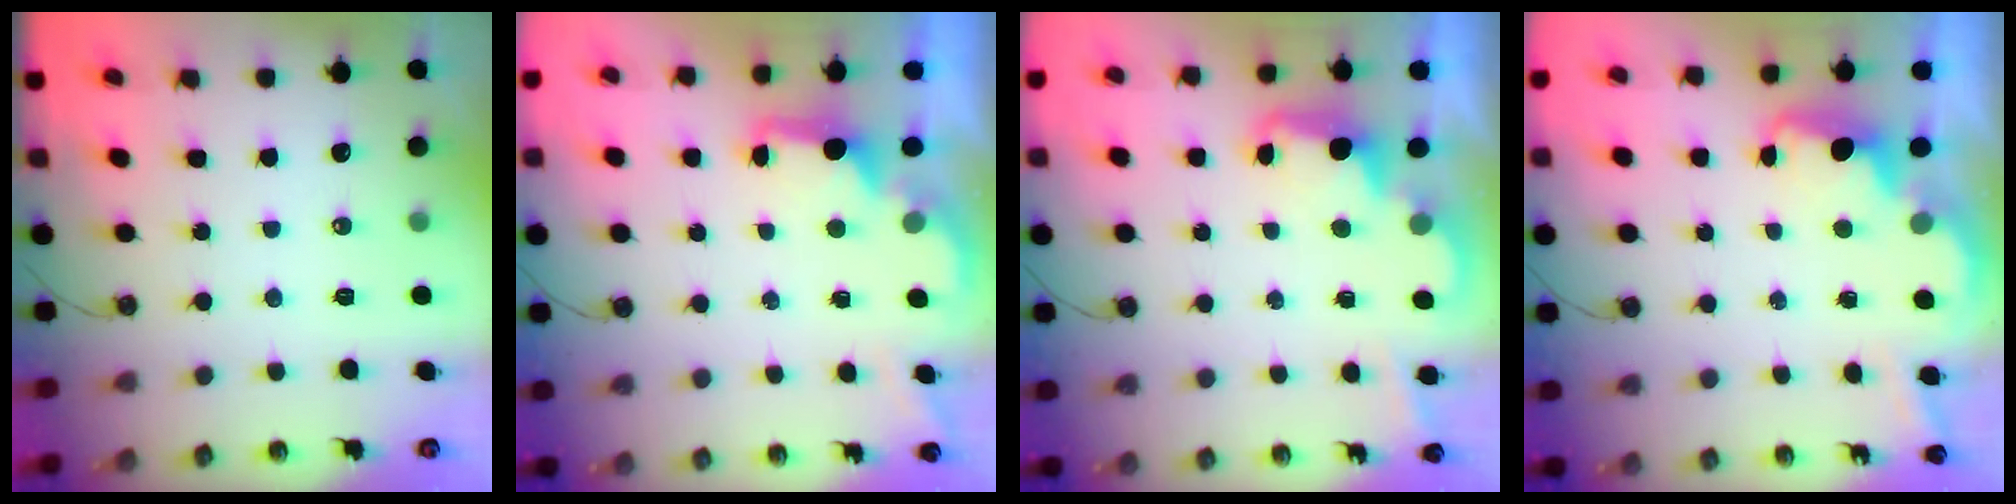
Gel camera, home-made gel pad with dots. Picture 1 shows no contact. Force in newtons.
{"total": 2.1, "press": 1.9, "slide": 0.8}
{"total": 2.5, "press": 2.5, "slide": 0.6}
{"total": 3.7, "press": 3.7, "slide": 0.7}